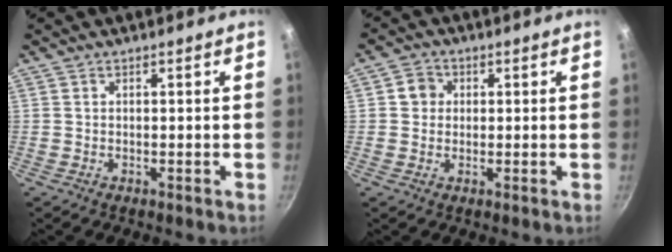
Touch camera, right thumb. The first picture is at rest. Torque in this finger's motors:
{"motor_torque": [-0.36, 0.39, -0.21, 0.06, 0.03]}